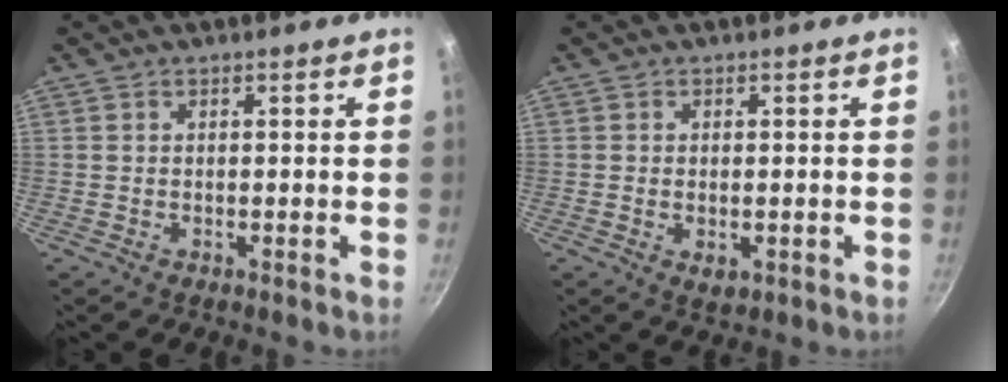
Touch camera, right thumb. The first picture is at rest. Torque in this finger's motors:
{"motor_torque": [-0.14, 0.22, -0.47, 0.03, -0.01]}